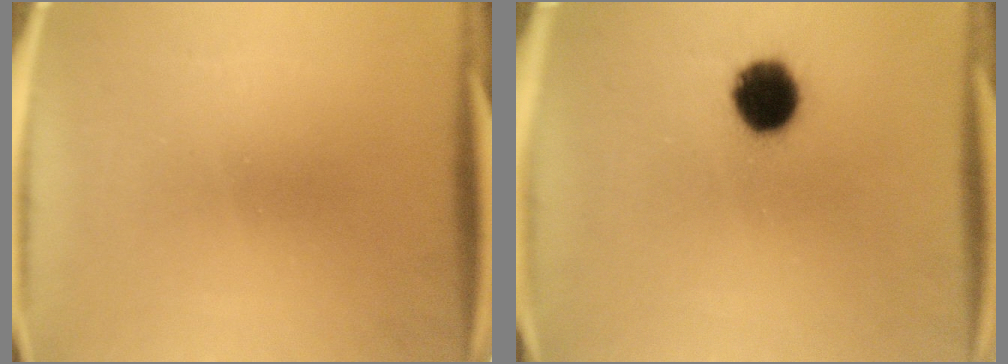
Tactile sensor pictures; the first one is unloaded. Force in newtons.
{"total": 10.1}